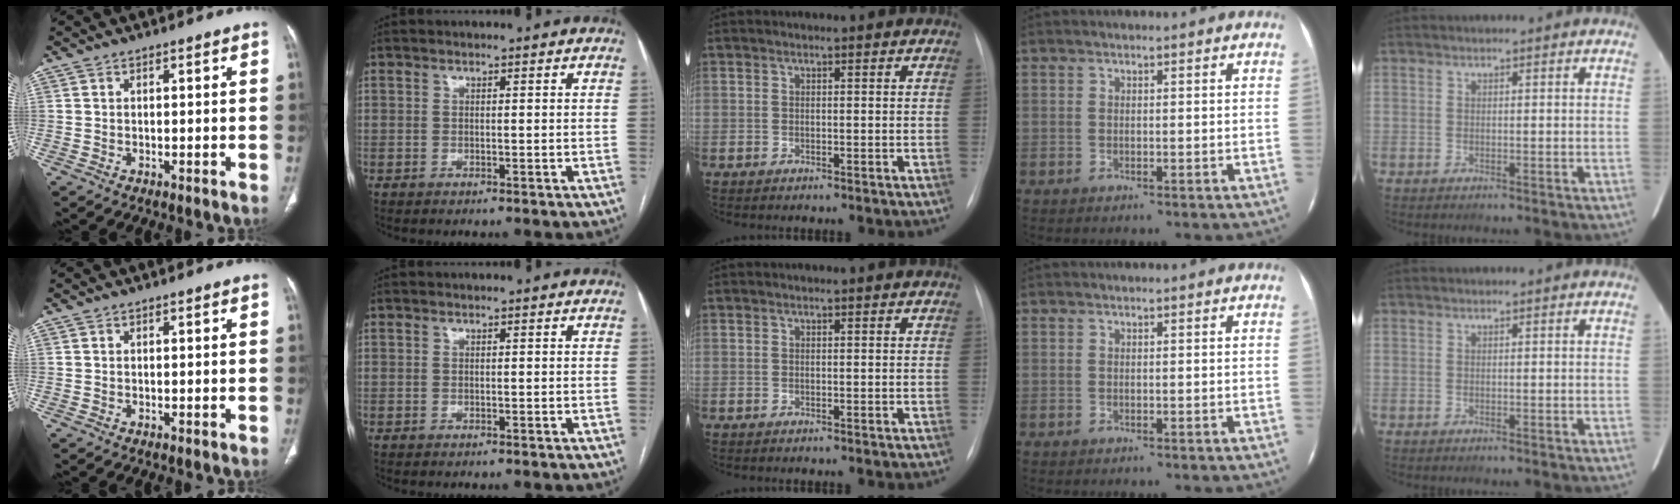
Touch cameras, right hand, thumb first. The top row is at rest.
{}